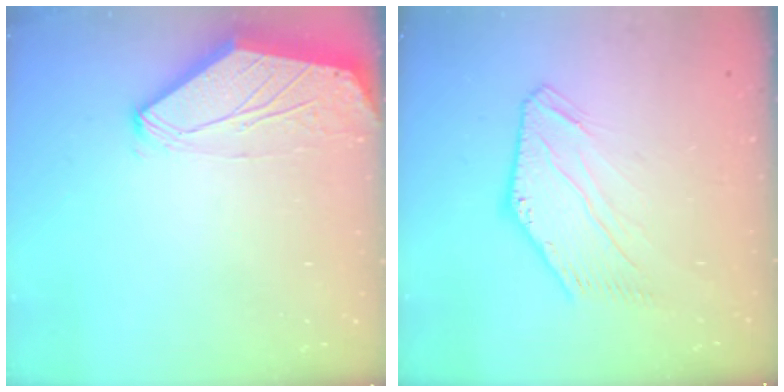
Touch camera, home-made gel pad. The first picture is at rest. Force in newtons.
{"total": 8.0, "press": 8.0, "slide": 1.0}